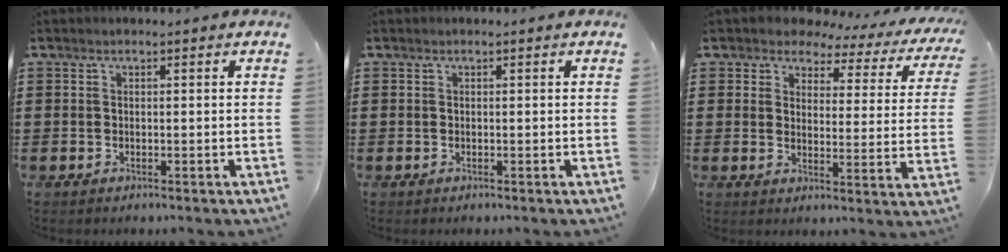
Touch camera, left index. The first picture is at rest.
{"total": 0.0}
{"total": 3.5, "force": [2.8, 1.8, 1.1], "torque": [-0.035, -0.014, 0.041]}